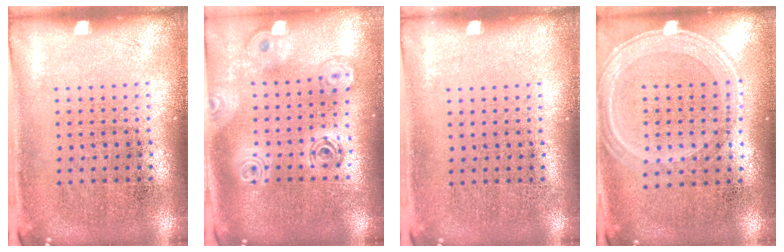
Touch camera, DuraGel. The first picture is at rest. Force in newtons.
{"total": 2.1, "press": 1.7, "slide": 1.2}
{"total": 0.0}
{"total": 1.2, "press": 1.2, "slide": 0.4}